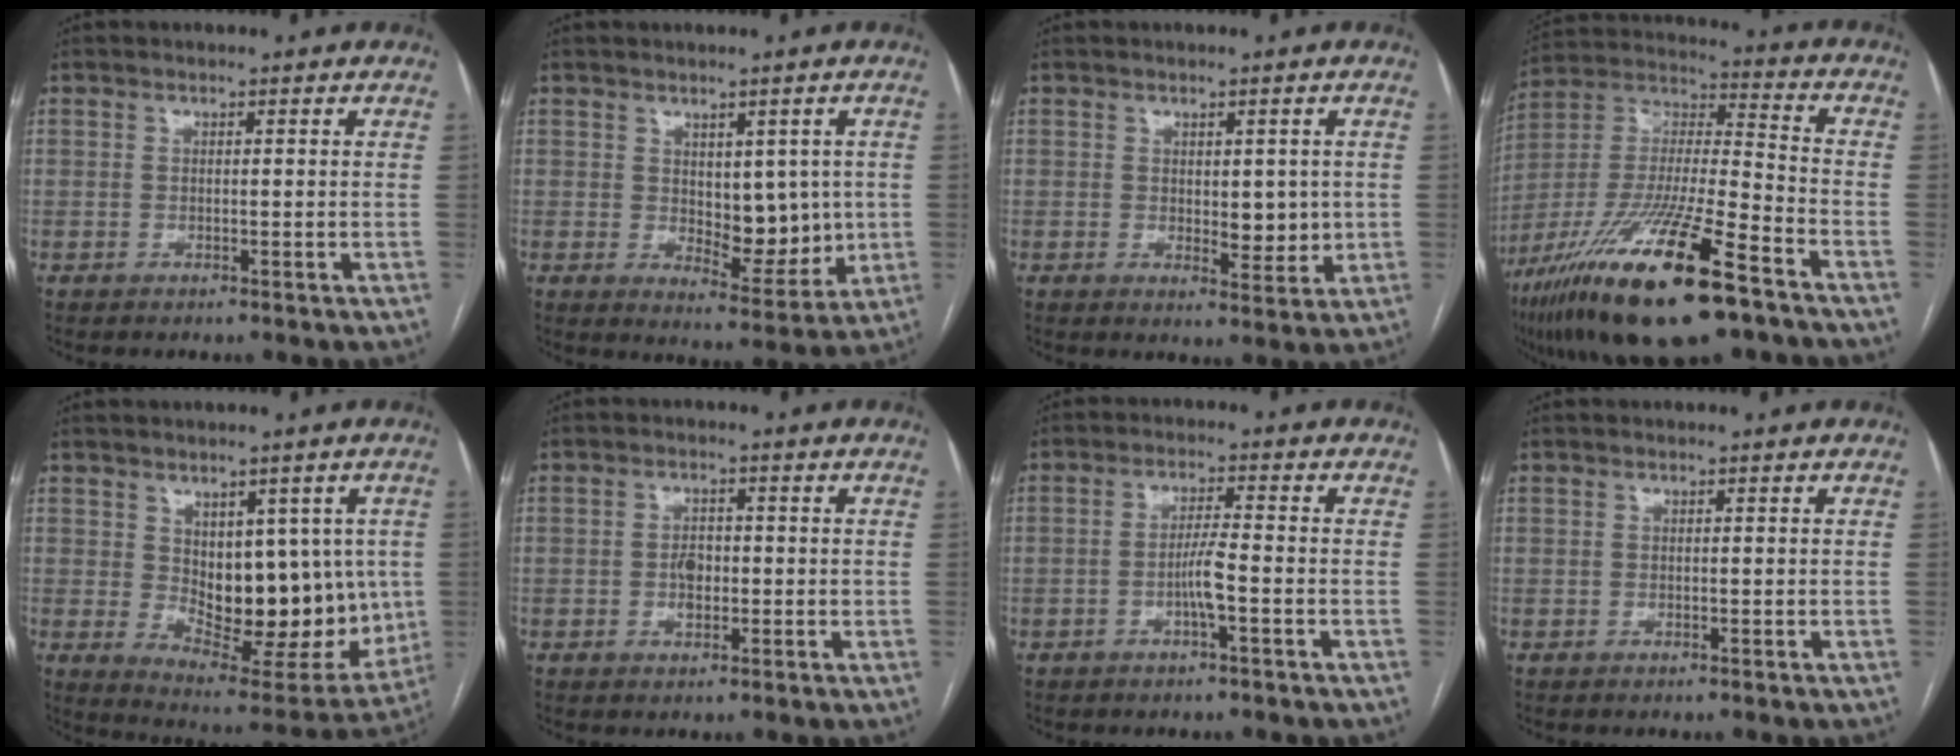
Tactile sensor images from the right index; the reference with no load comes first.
{"total": 8.0, "force": [0.5, 4.2, 6.8], "torque": [-0.084, -0.004, 0.023]}
{"total": 4.7, "force": [0.2, 2.3, 4.1], "torque": [-0.053, -0.008, 0.009]}
{"total": 24.8, "force": [-14.9, 3.6, 19.5], "torque": [-0.381, -0.047, -0.267]}
{"total": 16.0, "force": [0.7, 8.2, 13.7], "torque": [-0.179, -0.005, 0.036]}
{"total": 2.9, "force": [-0.4, 2.0, 2.1], "torque": [-0.036, 0.004, -0.007]}
{"total": 3.8, "force": [-1.4, 0.0, 3.6], "torque": [-0.070, 0.002, -0.027]}
{"total": 0.0}